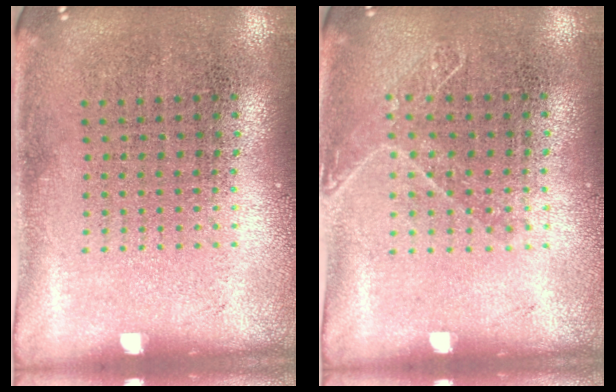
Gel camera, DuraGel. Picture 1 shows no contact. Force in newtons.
{"total": 1.0, "press": 0.9, "slide": 0.3}